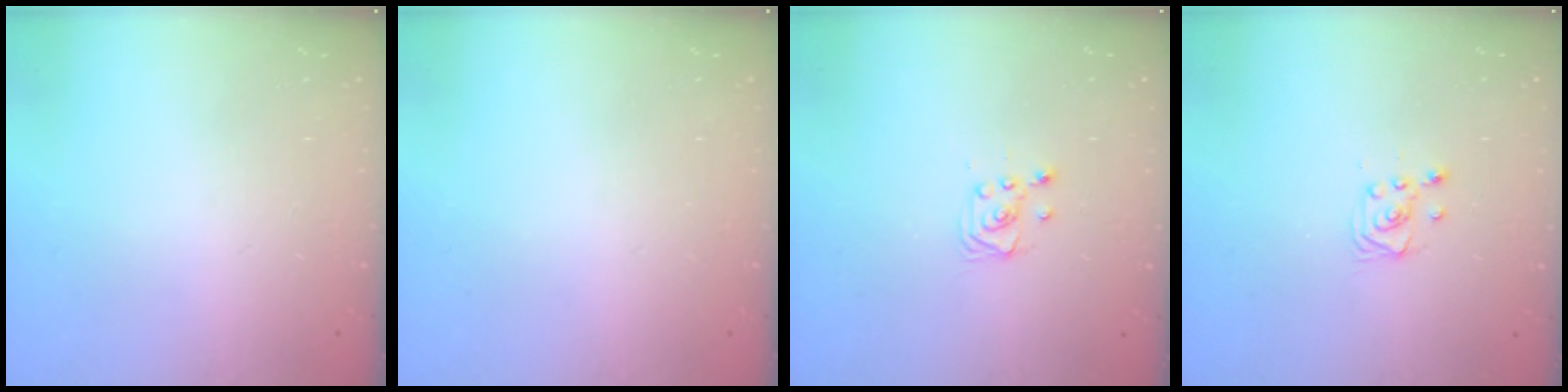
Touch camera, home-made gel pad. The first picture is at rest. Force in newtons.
{"total": 0.0}
{"total": 2.9, "press": 2.9, "slide": 0.4}
{"total": 2.9, "press": 2.9, "slide": 0.4}